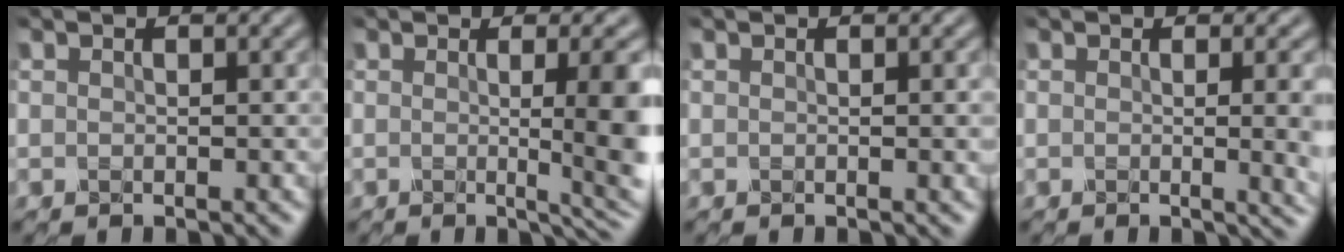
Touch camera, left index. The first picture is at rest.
{"total": 5.6, "force": [0.0, 1.3, 5.4], "torque": [-0.059, -0.009, -0.001]}
{"total": 1.3, "force": [0.2, 0.6, 1.1], "torque": [-0.022, 0.001, 0.004]}
{"total": 4.1, "force": [0.1, 1.6, 3.7], "torque": [-0.040, -0.019, 0.016]}